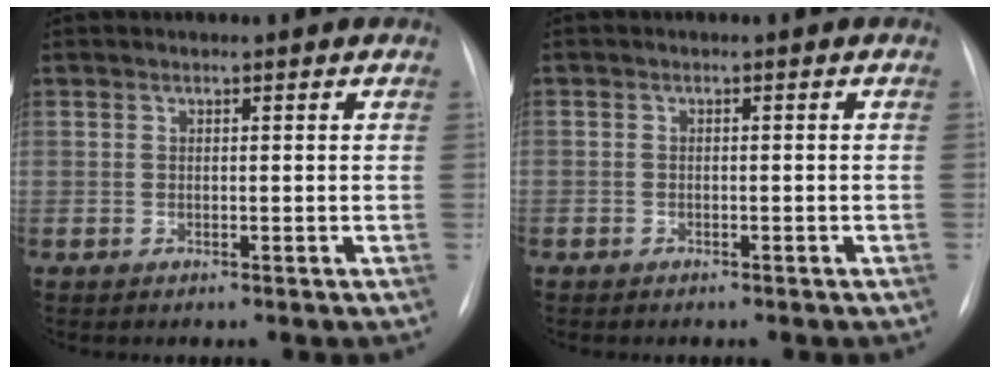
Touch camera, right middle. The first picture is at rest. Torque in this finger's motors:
{"motor_torque": [1.08, -1.06, 0.05, -0.21]}